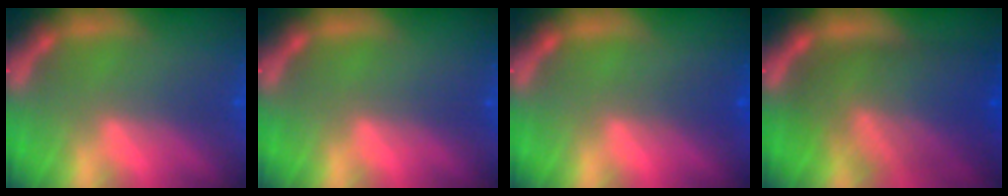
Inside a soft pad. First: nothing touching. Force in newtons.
{"total": 0.0}
{"total": 1.5}
{"total": 10.0}